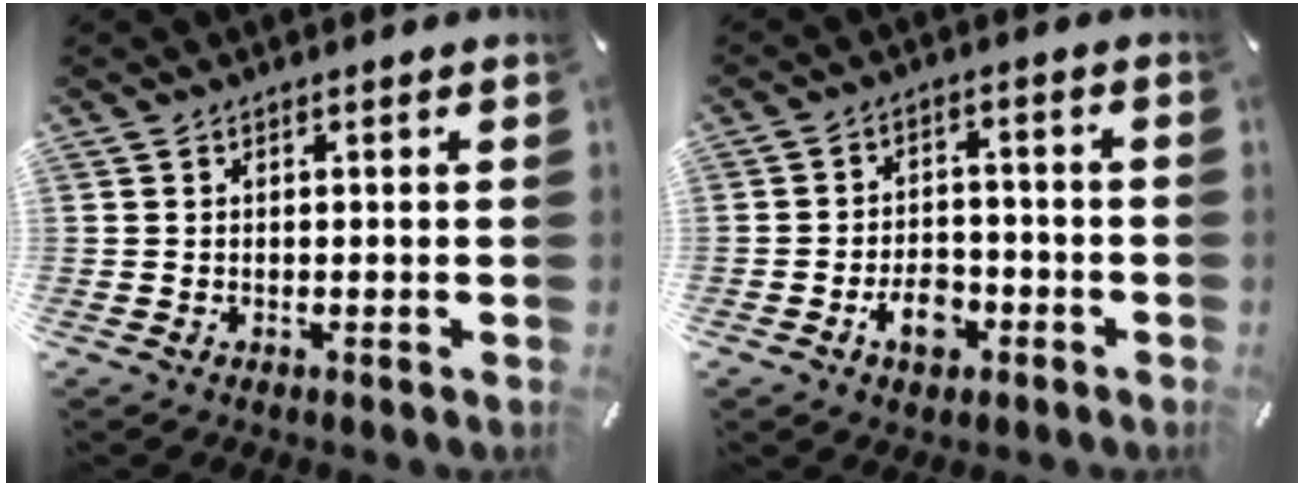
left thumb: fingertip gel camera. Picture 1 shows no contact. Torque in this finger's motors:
{"motor_torque": [0.57, 1.92, 0.63, 0.19, 0.03]}